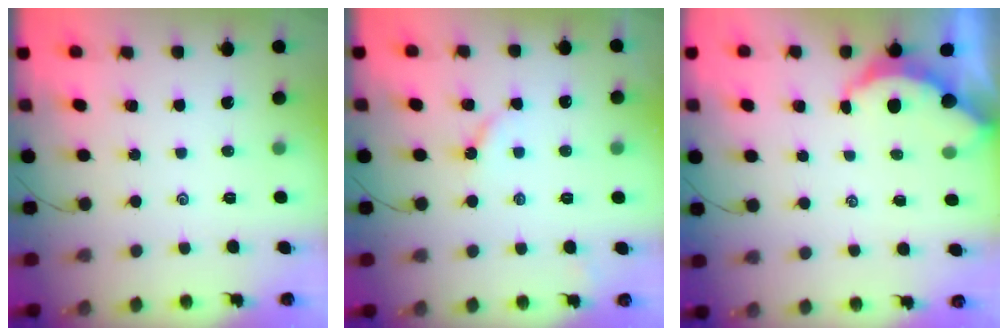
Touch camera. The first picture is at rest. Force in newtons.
{"total": 2.9, "press": 2.8, "slide": 0.5}
{"total": 3.1, "press": 3.1, "slide": 0.4}